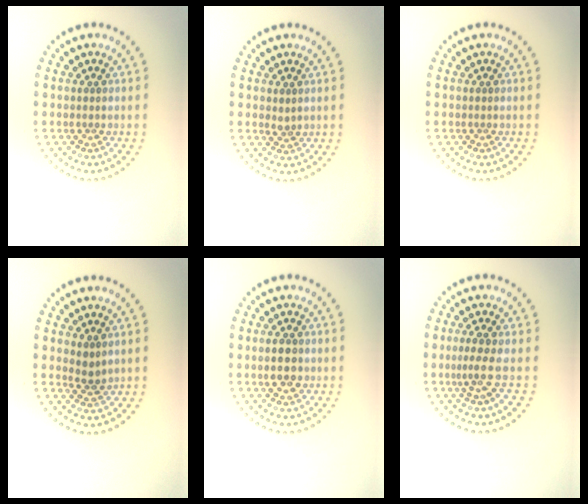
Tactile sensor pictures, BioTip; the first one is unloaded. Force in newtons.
{"total": 0.8, "press": 0.6, "slide": 0.5}
{"total": 0.0}
{"total": 1.5, "press": 1.3, "slide": 0.9}
{"total": 2.2, "press": 2.2, "slide": 0.1}
{"total": 2.3, "press": 1.5, "slide": 1.7}